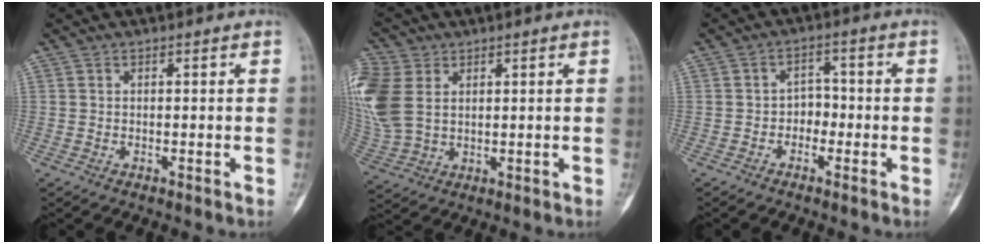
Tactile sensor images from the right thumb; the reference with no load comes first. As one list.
[{"total": 15.7, "force": [4.2, 11.2, 10.1], "torque": [-0.268, 0.004, 0.090]}, {"total": 3.6, "force": [-1.4, 2.8, 1.7], "torque": [0.001, 0.022, -0.032]}]